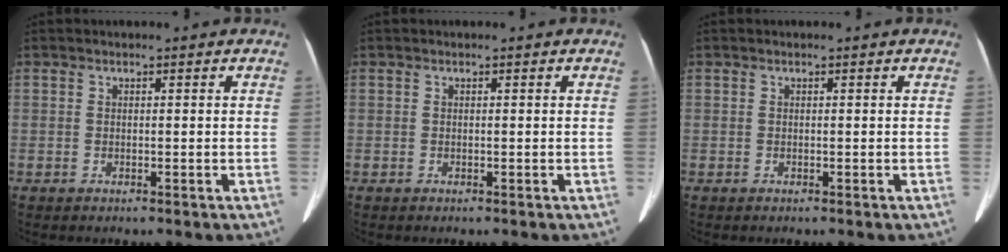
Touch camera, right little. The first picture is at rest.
{"total": 0.0}
{"total": 0.0}